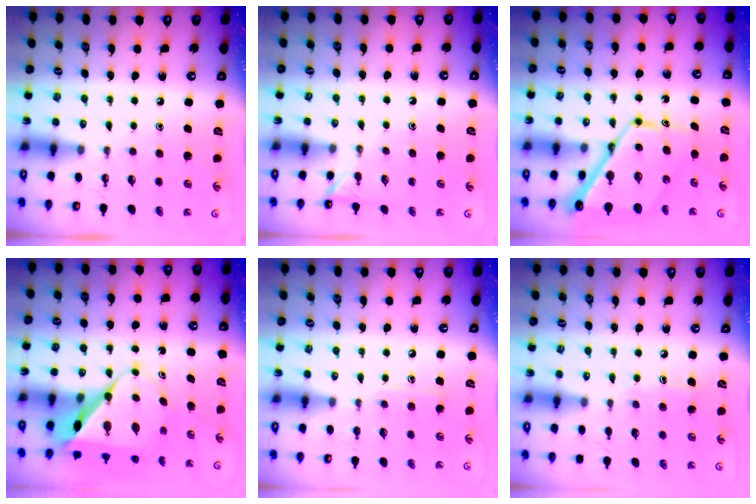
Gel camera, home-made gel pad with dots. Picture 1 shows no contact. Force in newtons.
{"total": 2.1, "press": 2.1, "slide": 0.3}
{"total": 13.3, "press": 13.2, "slide": 1.3}
{"total": 9.9, "press": 9.8, "slide": 1.0}
{"total": 5.9, "press": 5.9, "slide": 0.7}
{"total": 5.6, "press": 5.6, "slide": 0.6}